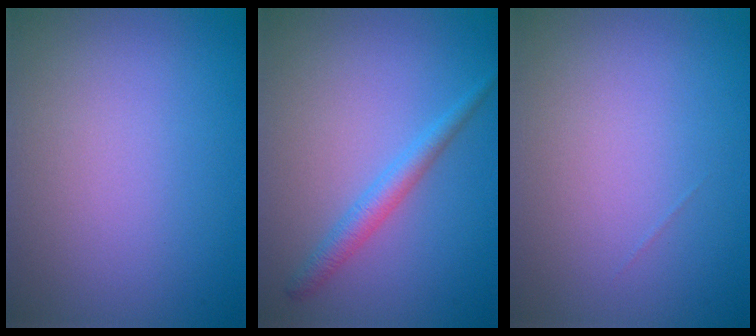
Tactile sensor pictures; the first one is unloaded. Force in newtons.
{"total": 2.2, "press": 2.2, "slide": 0.1}
{"total": 0.0}